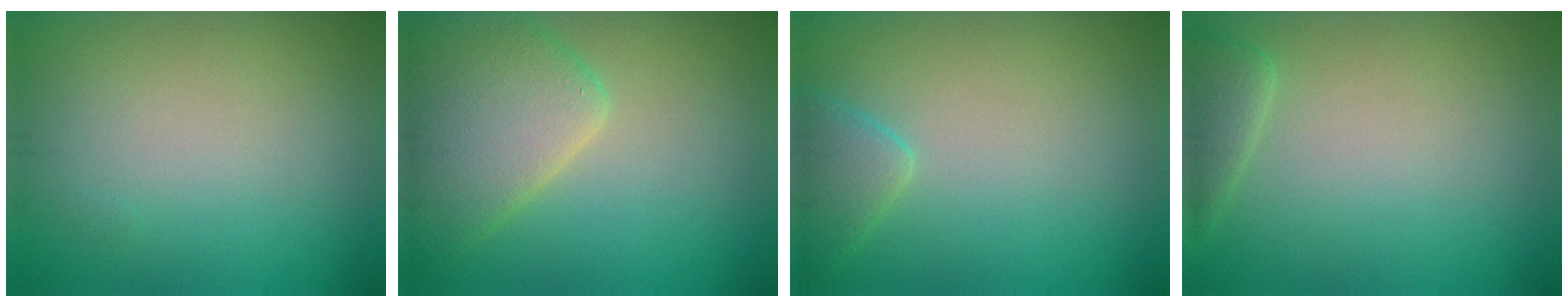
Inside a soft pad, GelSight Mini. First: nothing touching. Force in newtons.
{"total": 6.5, "press": 6.5, "slide": 0.6}
{"total": 2.3, "press": 2.3, "slide": 0.2}
{"total": 2.2, "press": 2.2, "slide": 0.2}